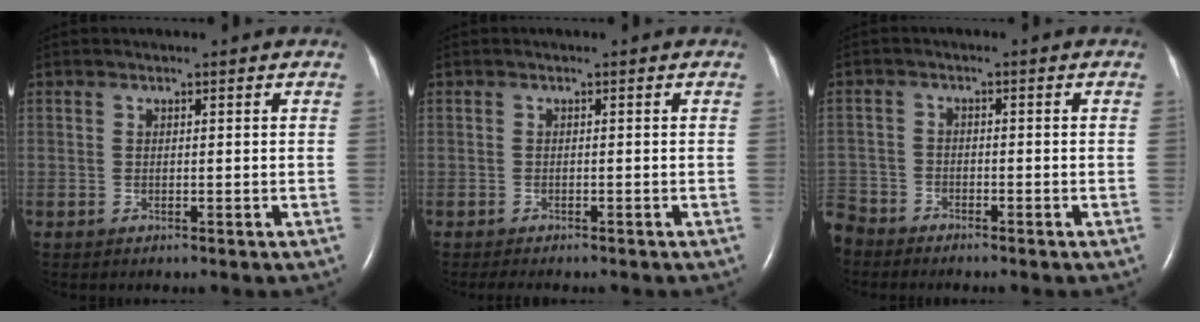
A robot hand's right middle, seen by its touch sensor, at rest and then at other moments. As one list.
[{"total": 3.4, "force": [-2.9, 0.9, 1.7], "torque": [-0.026, -0.009, -0.033]}, {"total": 4.6, "force": [-4.3, 1.6, 0.0], "torque": [0.006, -0.007, -0.089]}]